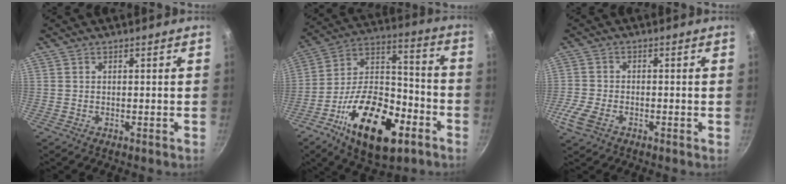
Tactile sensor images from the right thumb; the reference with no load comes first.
{"total": 24.3, "force": [-11.1, 12.1, 17.9], "torque": [-0.272, 0.057, -0.189]}
{"total": 5.5, "force": [-2.7, 3.0, 3.7], "torque": [-0.087, 0.004, -0.060]}